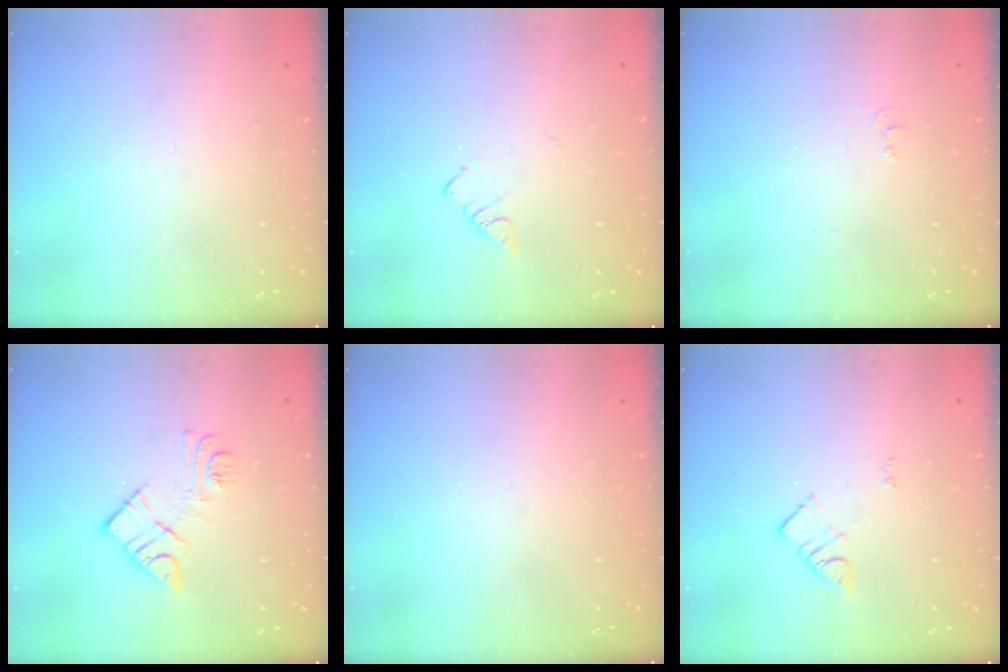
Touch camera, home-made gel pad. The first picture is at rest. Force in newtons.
{"total": 3.0, "press": 2.9, "slide": 0.4}
{"total": 6.1, "press": 6.1, "slide": 0.7}
{"total": 11.0, "press": 11.0, "slide": 0.6}
{"total": 2.8, "press": 2.8, "slide": 0.4}
{"total": 3.1, "press": 3.1, "slide": 0.2}